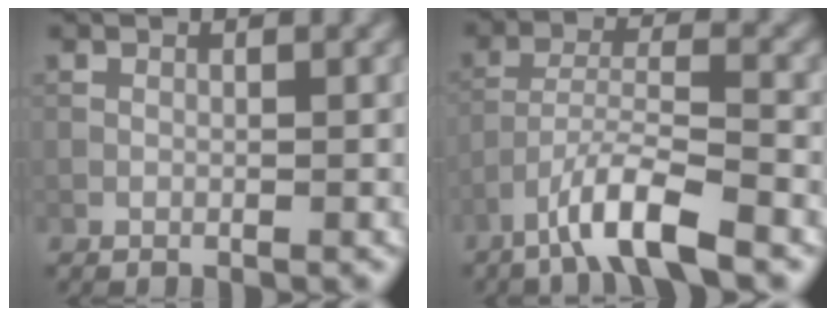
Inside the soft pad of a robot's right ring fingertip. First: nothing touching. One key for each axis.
{"total": 5.9, "fx": -4.1, "fy": 0.9, "fz": 4.1, "tx": -0.075, "ty": 0.002, "tz": -0.082}